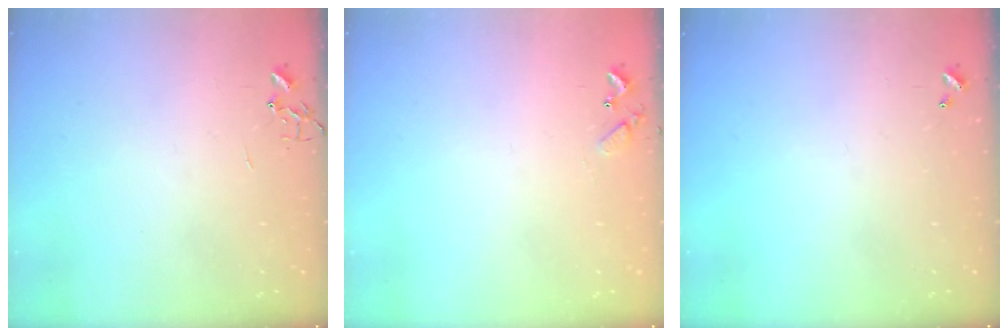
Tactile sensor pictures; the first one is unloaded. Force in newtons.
{"total": 5.5, "press": 5.5, "slide": 0.4}
{"total": 0.0}